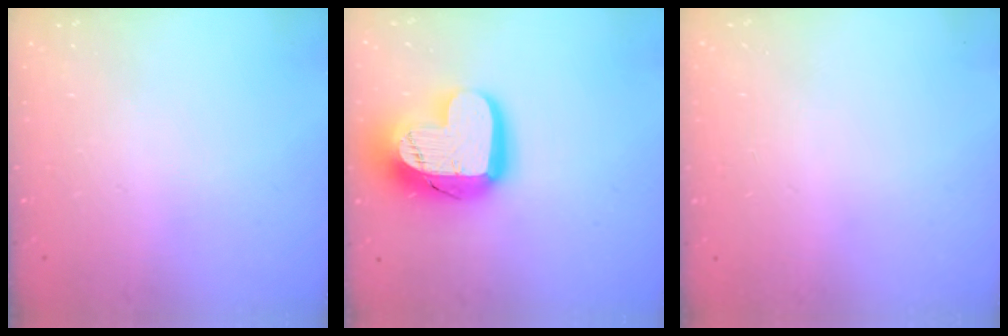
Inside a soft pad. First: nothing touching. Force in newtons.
{"total": 18.9, "press": 18.8, "slide": 1.7}
{"total": 0.0}